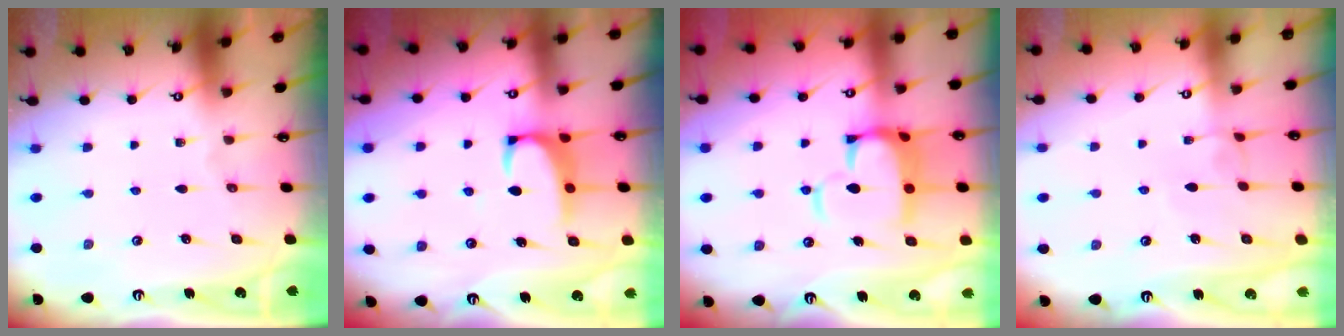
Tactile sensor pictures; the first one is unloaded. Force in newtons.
{"total": 2.5, "press": 2.4, "slide": 0.8}
{"total": 8.2, "press": 8.1, "slide": 1.3}
{"total": 2.8, "press": 2.8, "slide": 0.2}